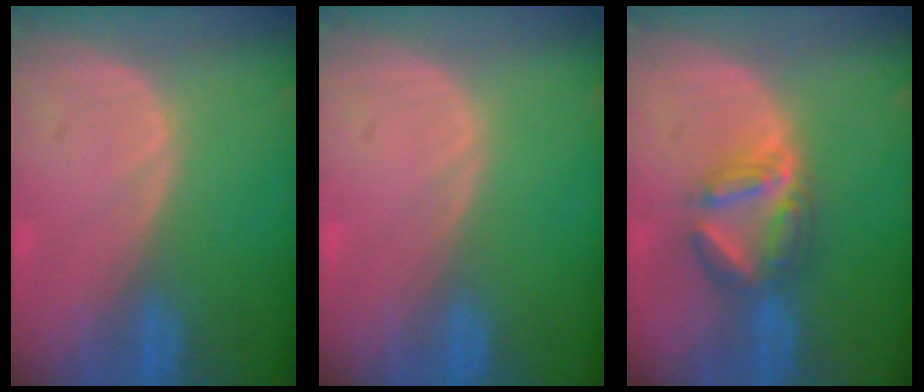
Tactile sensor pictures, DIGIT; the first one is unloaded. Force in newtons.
{"total": 0.0}
{"total": 5.9, "press": 5.8, "slide": 1.4}